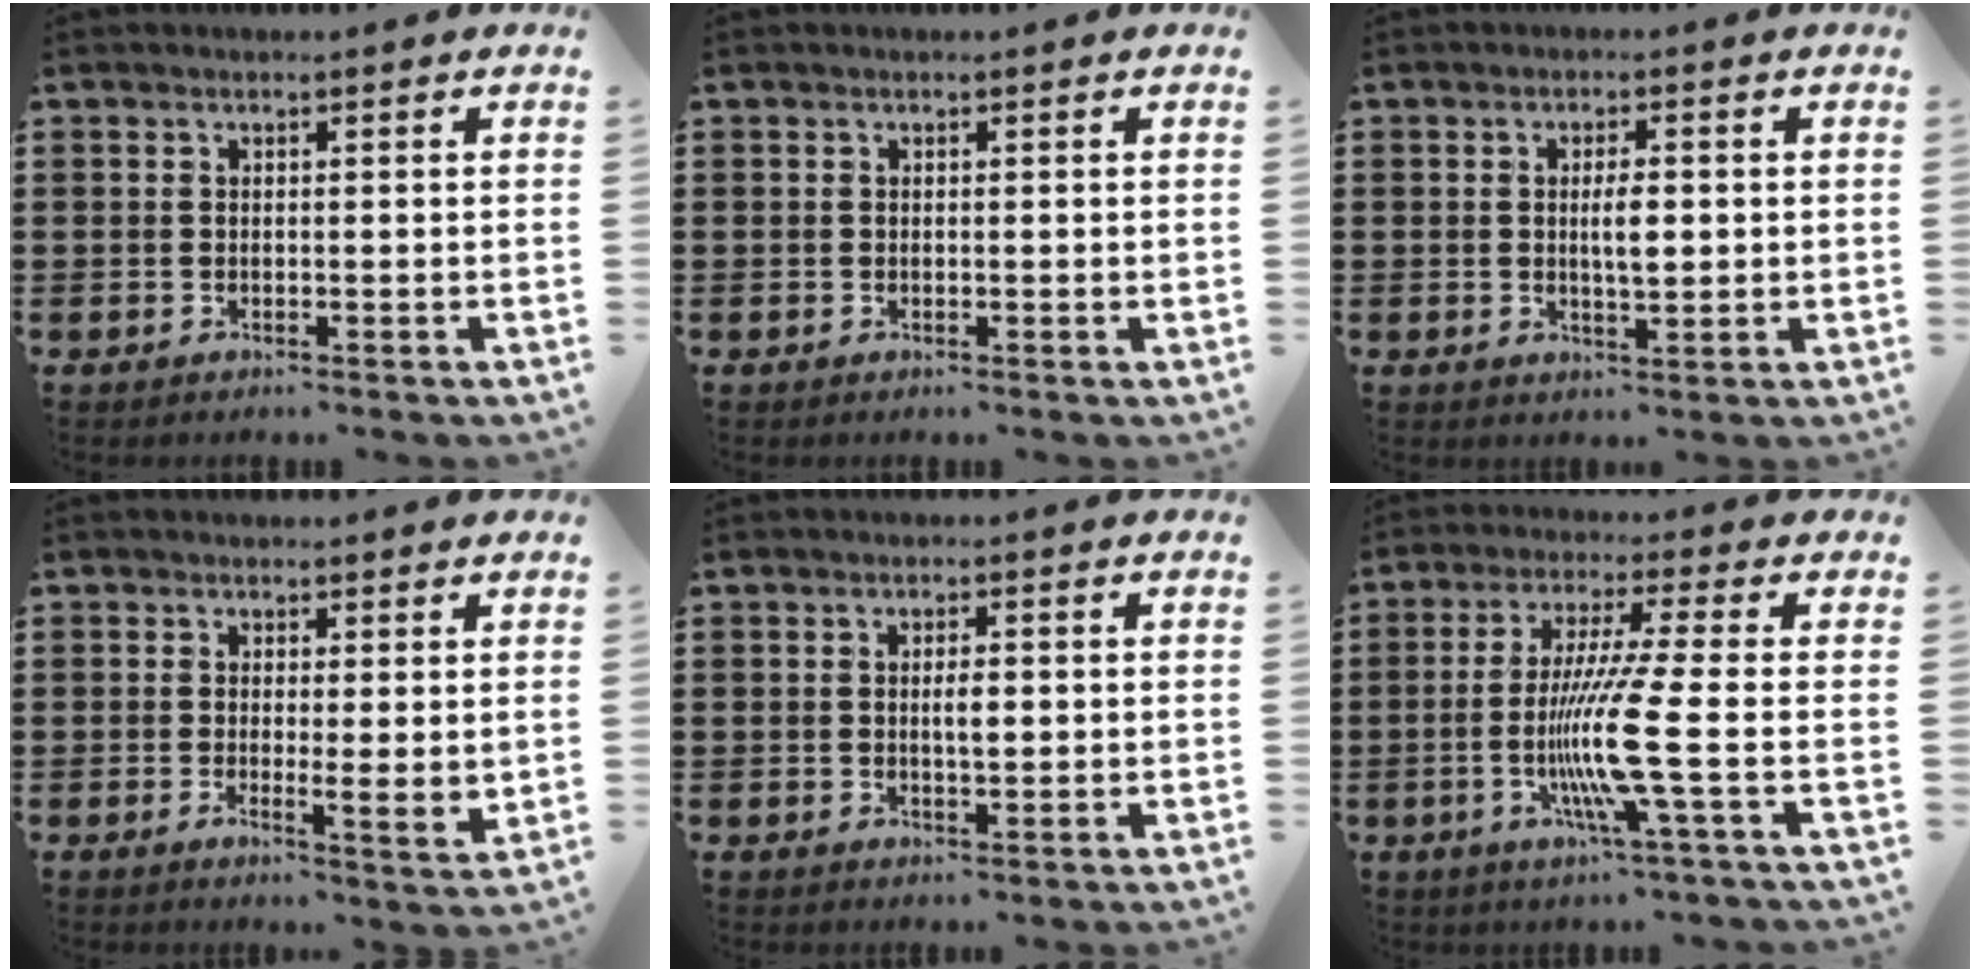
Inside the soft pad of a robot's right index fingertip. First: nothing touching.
{"total": 0.0}
{"total": 4.0, "force": [0.2, 1.2, 3.8], "torque": [-0.064, -0.002, 0.000]}
{"total": 2.8, "force": [1.0, 0.6, 2.6], "torque": [-0.043, -0.005, 0.018]}
{"total": 2.6, "force": [0.1, 0.7, 2.5], "torque": [-0.048, -0.001, 0.000]}
{"total": 11.2, "force": [-2.5, -0.8, 10.9], "torque": [-0.222, -0.025, -0.058]}